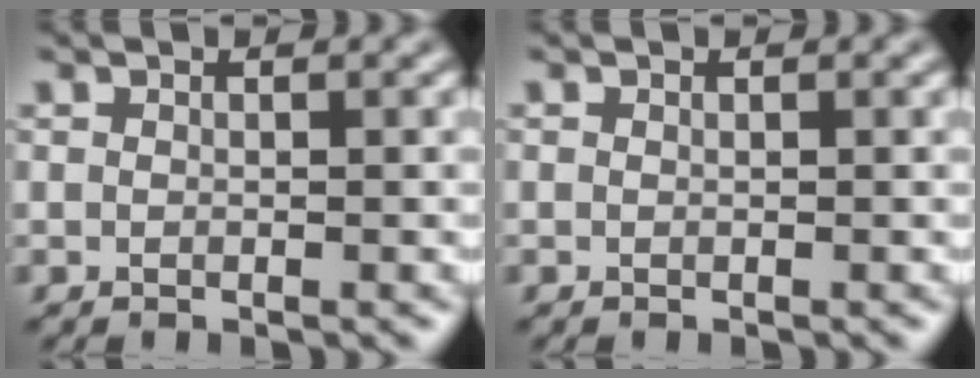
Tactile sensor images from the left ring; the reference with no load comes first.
{"total": 0.0}